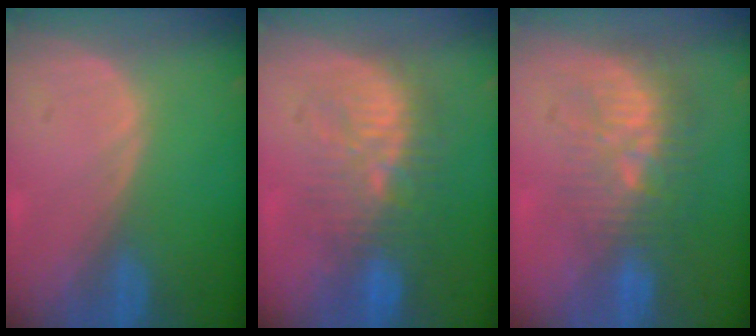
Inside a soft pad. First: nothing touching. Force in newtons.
{"total": 9.2, "press": 8.9, "slide": 2.1}
{"total": 9.6, "press": 8.6, "slide": 4.2}